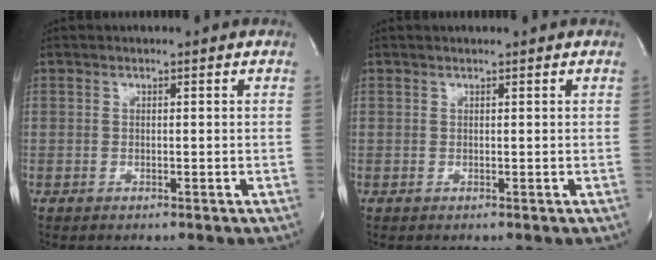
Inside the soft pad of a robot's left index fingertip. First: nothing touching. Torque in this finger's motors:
{"motor_torque": [-0.25, 0.04, -0.03, 0.02]}